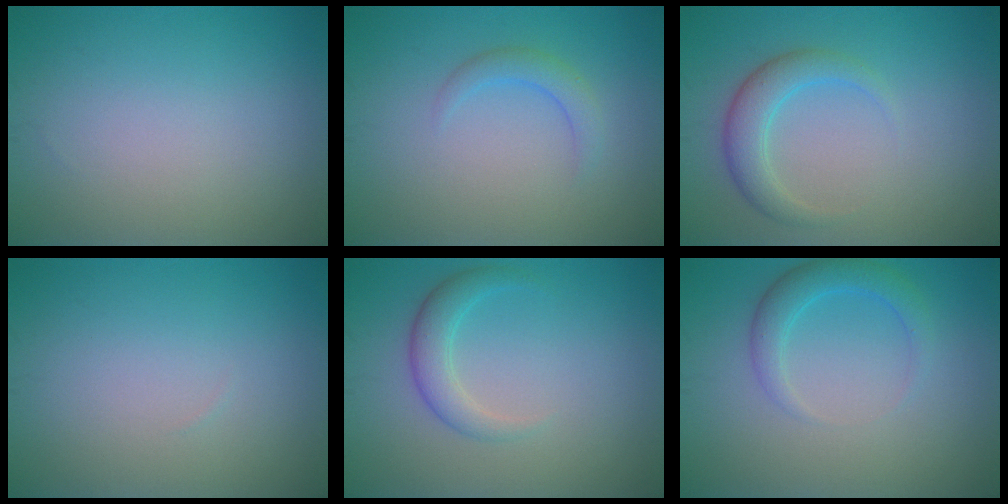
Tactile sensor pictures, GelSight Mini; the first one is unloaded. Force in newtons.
{"total": 1.8, "press": 1.8, "slide": 0.2}
{"total": 3.1, "press": 3.1, "slide": 0.1}
{"total": 0.0}
{"total": 2.5, "press": 2.5, "slide": 0.1}
{"total": 2.6, "press": 2.6, "slide": 0.2}